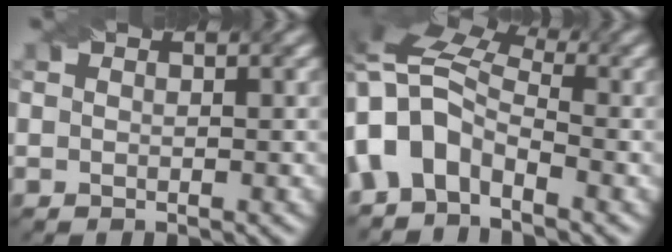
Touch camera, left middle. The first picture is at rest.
{"total": 6.7, "force": [-2.3, 4.3, 4.5], "torque": [-0.081, 0.019, -0.065]}